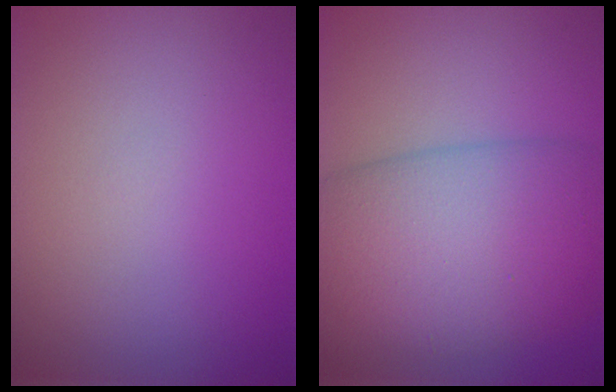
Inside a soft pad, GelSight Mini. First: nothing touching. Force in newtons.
{"total": 12.1, "press": 12.1, "slide": 0.5}